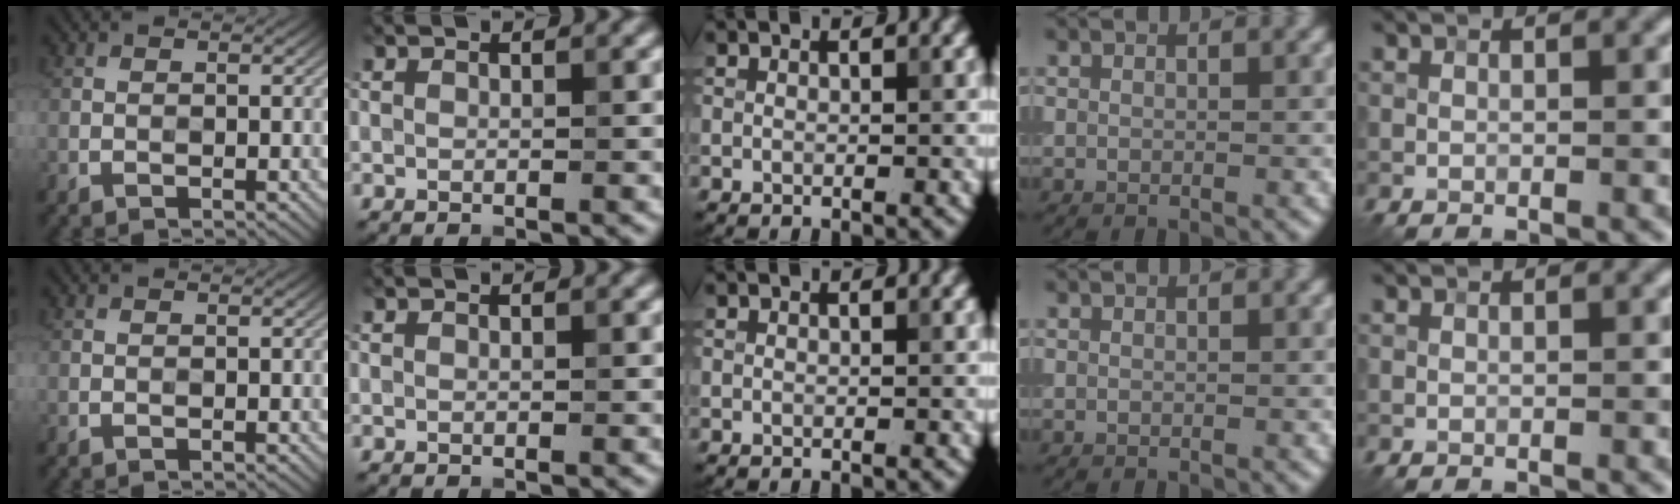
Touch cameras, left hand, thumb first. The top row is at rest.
{}